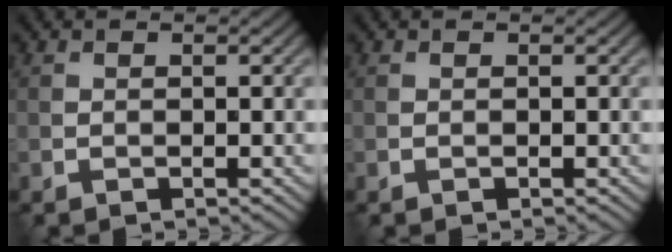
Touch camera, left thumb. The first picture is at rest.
{"total": 0.0}